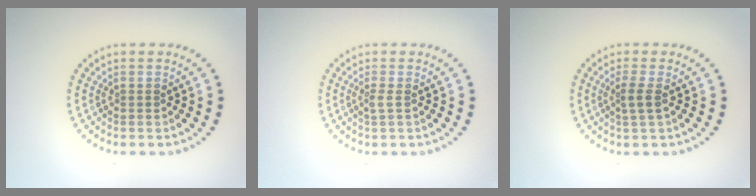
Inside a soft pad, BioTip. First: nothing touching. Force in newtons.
{"total": 1.0, "press": 0.7, "slide": 0.6}
{"total": 1.6, "press": 1.2, "slide": 1.0}